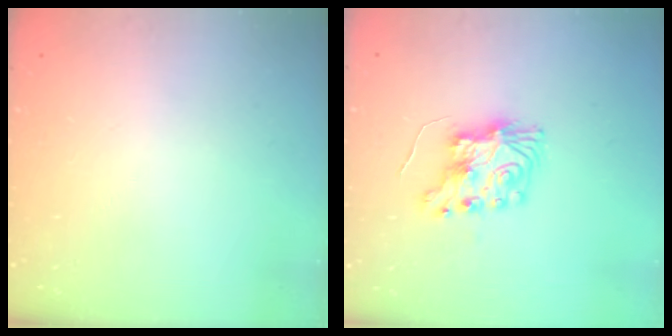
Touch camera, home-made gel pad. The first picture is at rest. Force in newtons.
{"total": 9.1, "press": 9.1, "slide": 0.3}